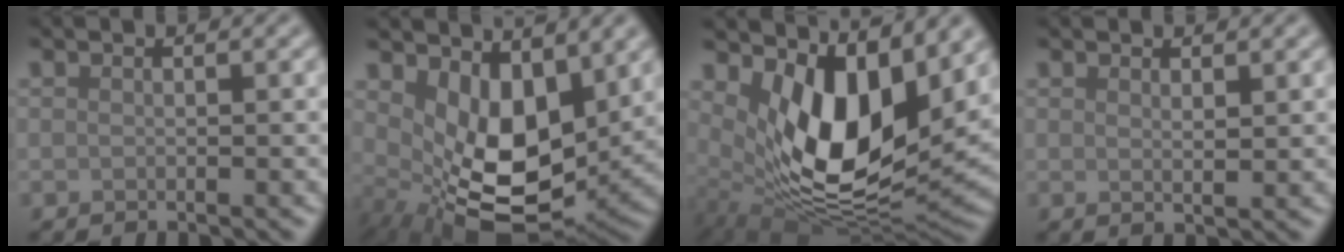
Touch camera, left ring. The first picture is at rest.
{"total": 8.7, "force": [1.8, 4.9, 7.0], "torque": [-0.127, -0.027, 0.040]}
{"total": 11.2, "force": [2.6, 5.8, 9.3], "torque": [-0.162, -0.031, 0.058]}
{"total": 1.1, "force": [0.8, 0.2, 0.7], "torque": [-0.012, -0.003, 0.014]}